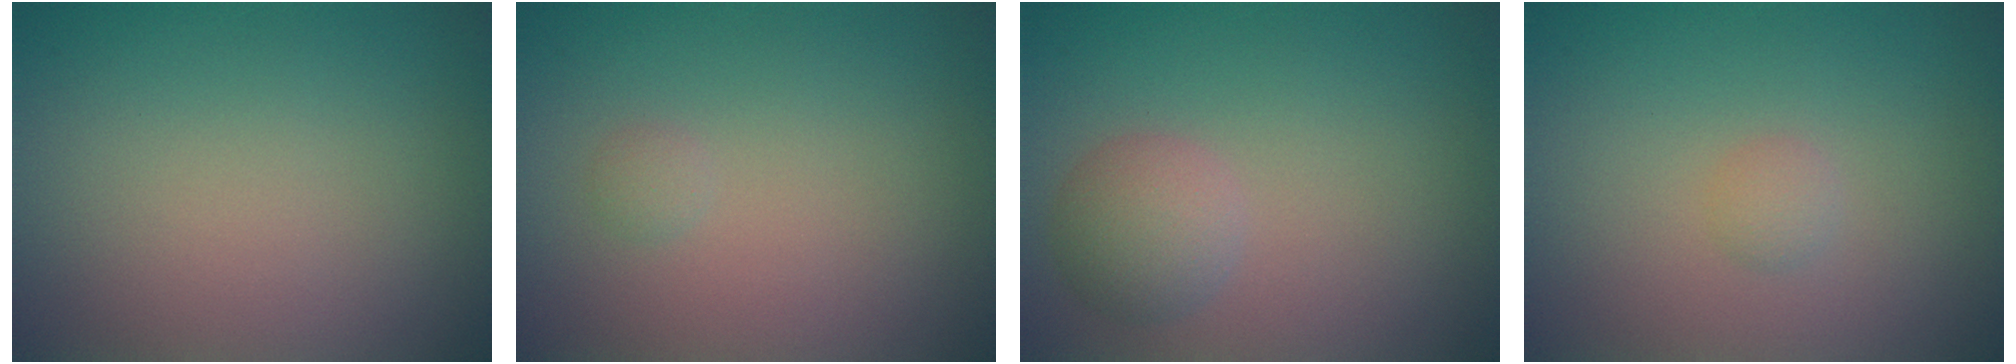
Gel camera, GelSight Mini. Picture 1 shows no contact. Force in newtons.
{"total": 0.6, "press": 0.6, "slide": 0.1}
{"total": 2.7, "press": 2.7, "slide": 0.1}
{"total": 0.9, "press": 0.8, "slide": 0.1}